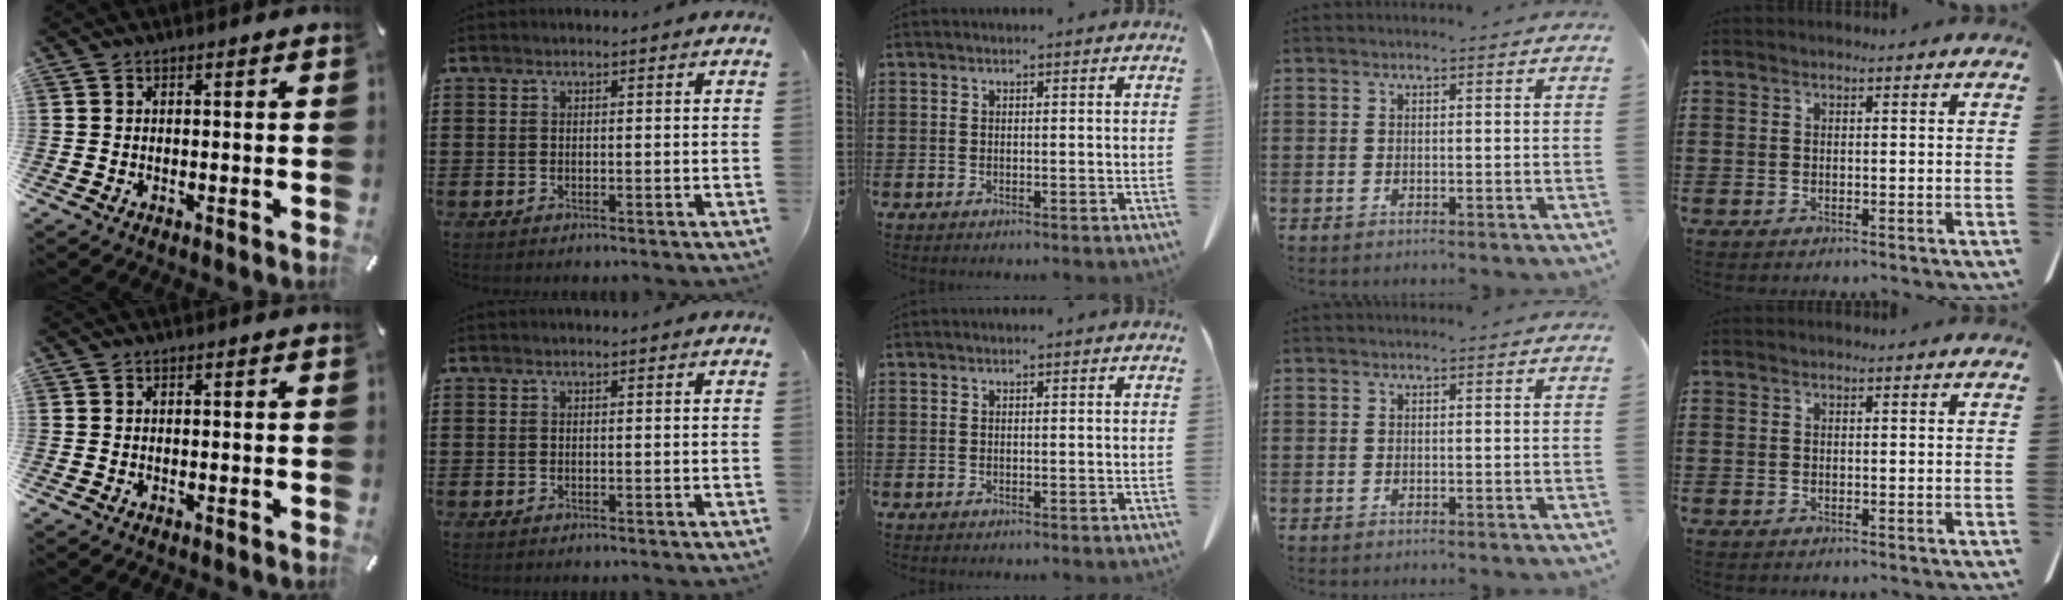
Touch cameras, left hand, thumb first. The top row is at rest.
{}